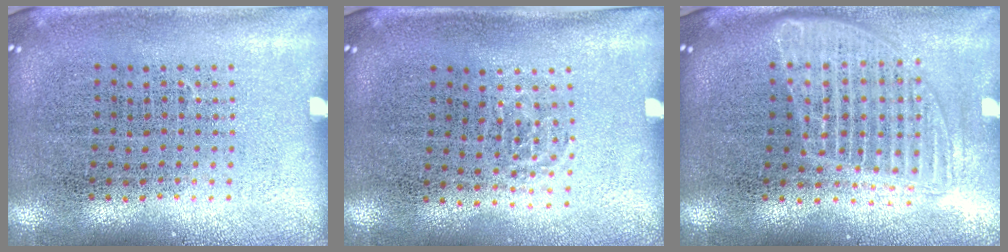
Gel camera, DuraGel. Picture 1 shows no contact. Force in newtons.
{"total": 0.5, "press": 0.4, "slide": 0.4}
{"total": 1.7, "press": 1.5, "slide": 0.8}